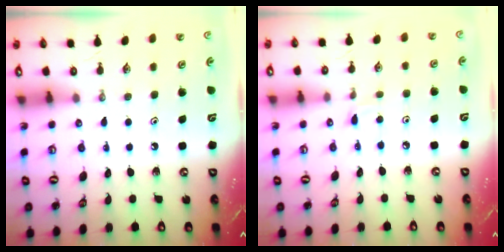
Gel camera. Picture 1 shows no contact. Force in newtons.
{"total": 1.9, "press": 1.9, "slide": 0.2}